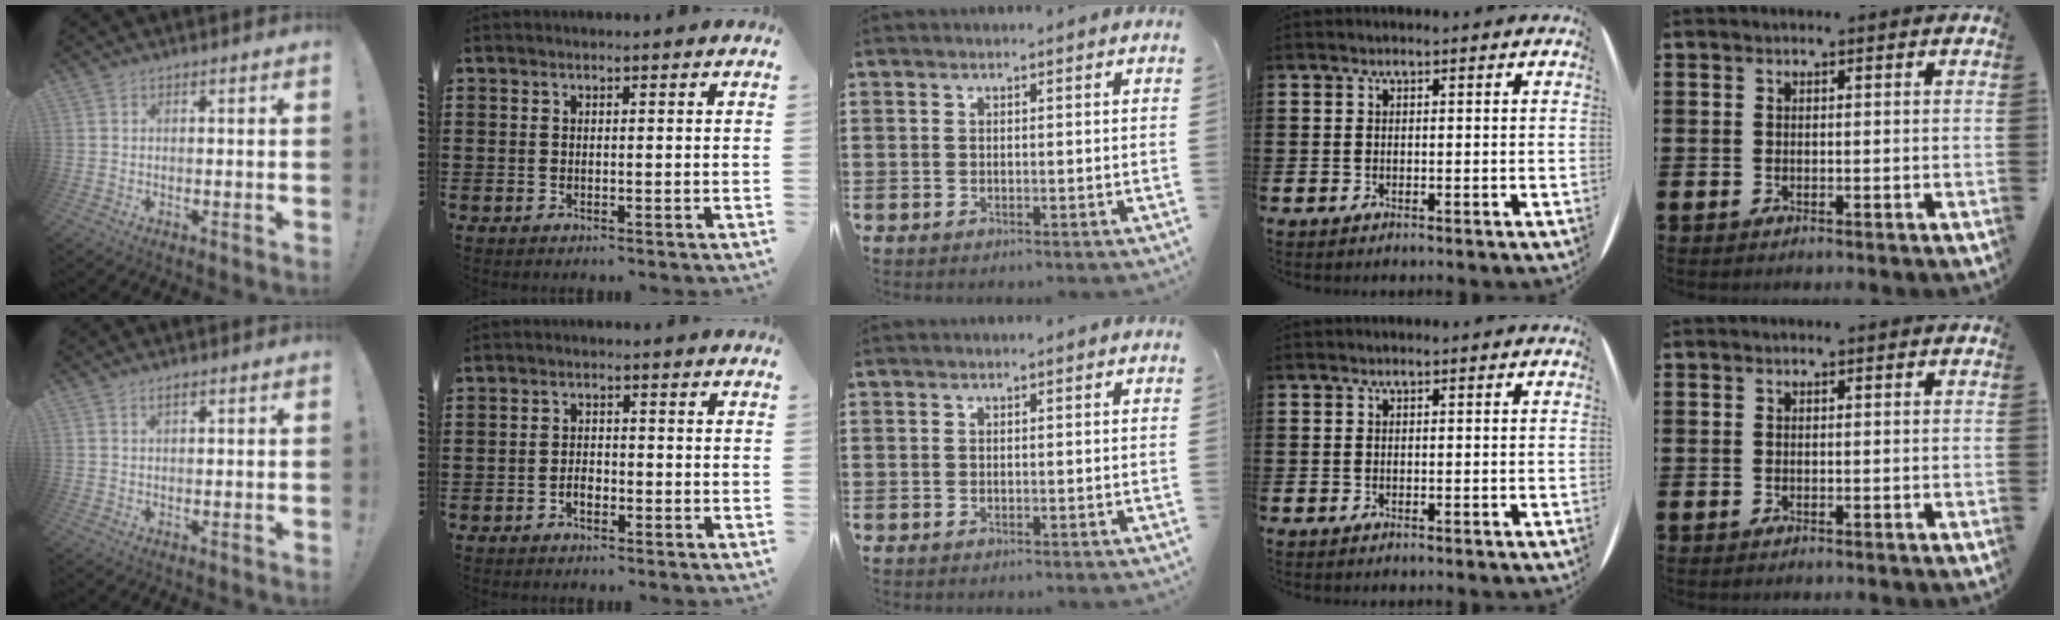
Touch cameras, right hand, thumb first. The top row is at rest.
{"thumb": {"total": 1.5, "force": [0.9, 0.5, 1.0], "torque": [-0.019, 0.001, 0.016]}, "index": {"total": 2.1, "force": [-1.1, 1.1, 1.4], "torque": [-0.028, 0.003, -0.021]}}